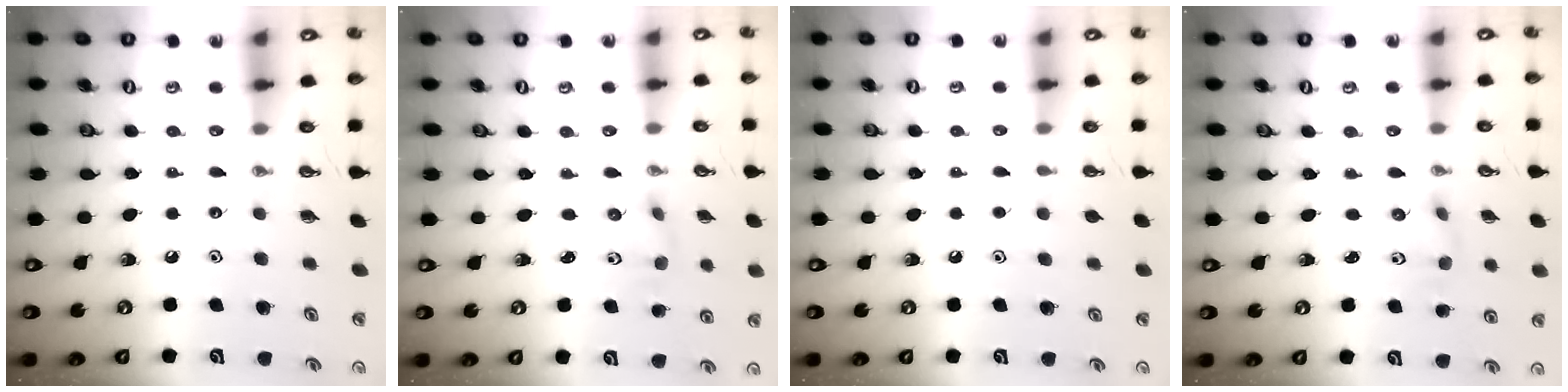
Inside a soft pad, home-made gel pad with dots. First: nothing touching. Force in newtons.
{"total": 2.3, "press": 2.0, "slide": 1.1}
{"total": 0.5, "press": 0.0, "slide": 0.5}
{"total": 2.3, "press": 2.0, "slide": 1.1}